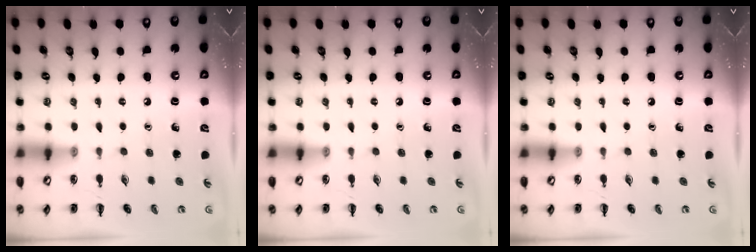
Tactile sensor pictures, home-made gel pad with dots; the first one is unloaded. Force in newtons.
{"total": 0.0}
{"total": 0.0}